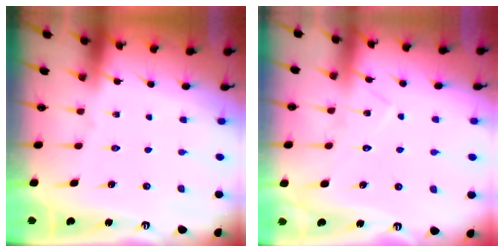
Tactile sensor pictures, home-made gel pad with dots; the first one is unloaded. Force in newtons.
{"total": 8.3, "press": 8.2, "slide": 0.6}